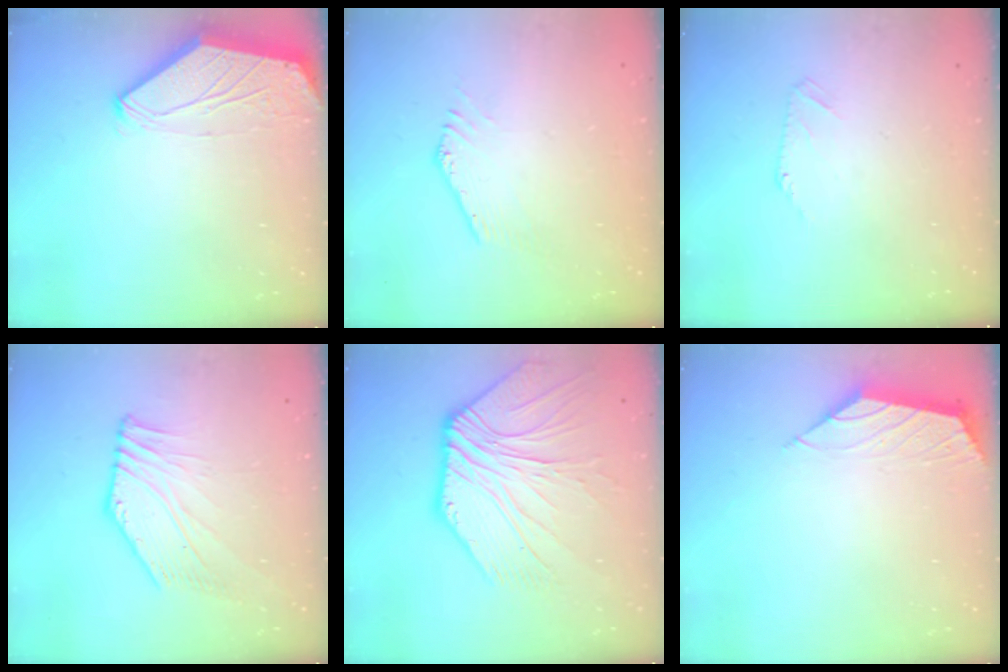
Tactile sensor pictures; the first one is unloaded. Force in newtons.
{"total": 1.0, "press": 1.0, "slide": 0.1}
{"total": 2.3, "press": 2.2, "slide": 0.5}
{"total": 5.7, "press": 5.5, "slide": 1.2}
{"total": 9.7, "press": 9.6, "slide": 1.4}
{"total": 1.6, "press": 1.5, "slide": 0.5}